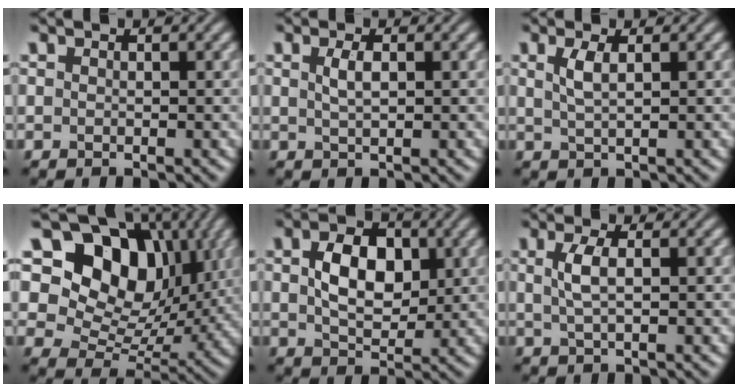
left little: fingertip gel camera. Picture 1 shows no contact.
{"total": 1.6, "force": [0.5, 0.6, 1.4], "torque": [-0.033, 0.002, 0.011]}
{"total": 1.9, "force": [0.7, 0.5, 1.7], "torque": [-0.037, 0.001, 0.015]}
{"total": 13.0, "force": [5.7, 9.0, 7.6], "torque": [-0.121, 0.016, 0.088]}
{"total": 5.4, "force": [1.0, 3.5, 4.0], "torque": [-0.075, 0.002, 0.015]}
{"total": 2.2, "force": [0.4, 0.6, 2.1], "torque": [-0.047, 0.004, 0.010]}